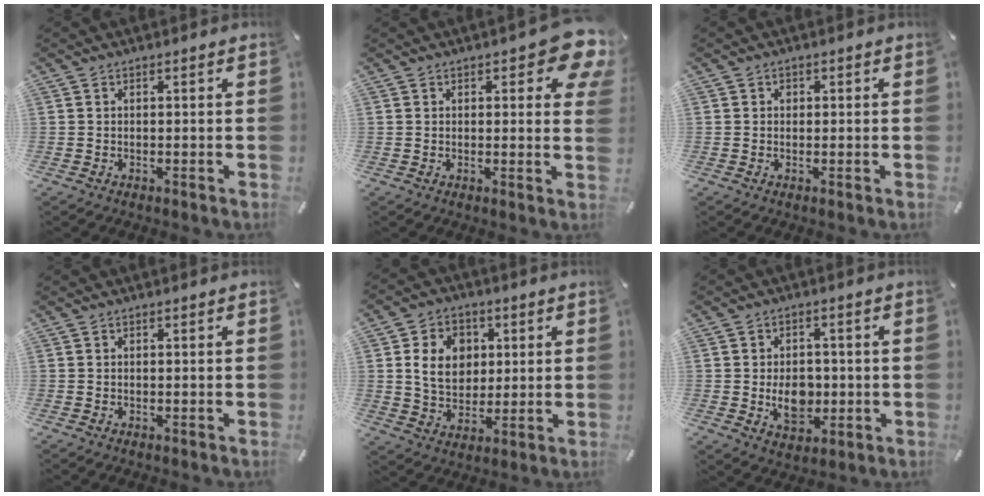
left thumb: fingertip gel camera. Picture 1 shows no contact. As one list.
[{"total": 8.5, "force": [4.2, 3.7, 6.4], "torque": [-0.075, -0.023, 0.069]}, {"total": 0.8, "force": [0.1, 0.8, 0.2], "torque": [0.001, -0.001, -0.001]}, {"total": 0.0}, {"total": 10.3, "force": [2.1, 8.5, 5.3], "torque": [-0.100, 0.009, 0.039]}, {"total": 7.7, "force": [-0.9, 5.8, 4.9], "torque": [-0.087, -0.006, -0.017]}]